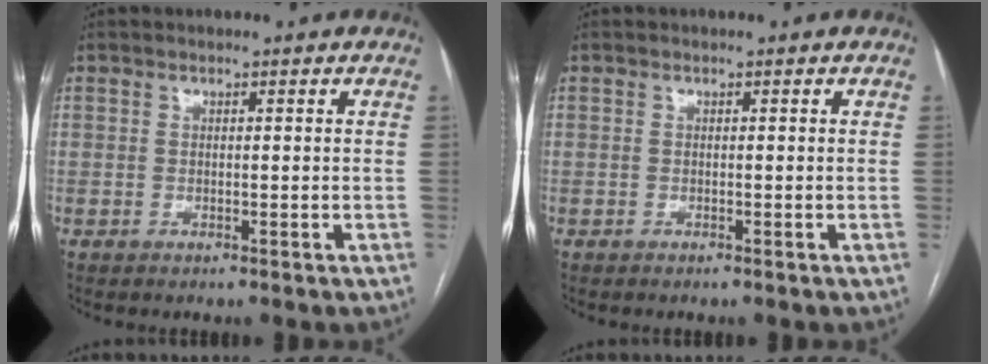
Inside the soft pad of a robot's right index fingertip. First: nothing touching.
{"total": 0.0}